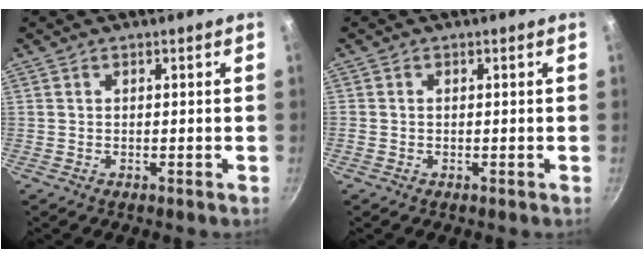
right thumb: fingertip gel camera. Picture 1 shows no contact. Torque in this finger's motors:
{"motor_torque": [-0.02, -0.02, -0.02, 0.45, -0.03]}